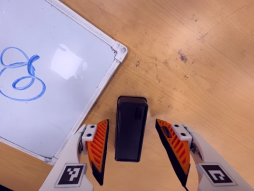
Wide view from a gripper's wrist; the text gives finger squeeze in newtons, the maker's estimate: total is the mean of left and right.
{"total": 0.0}